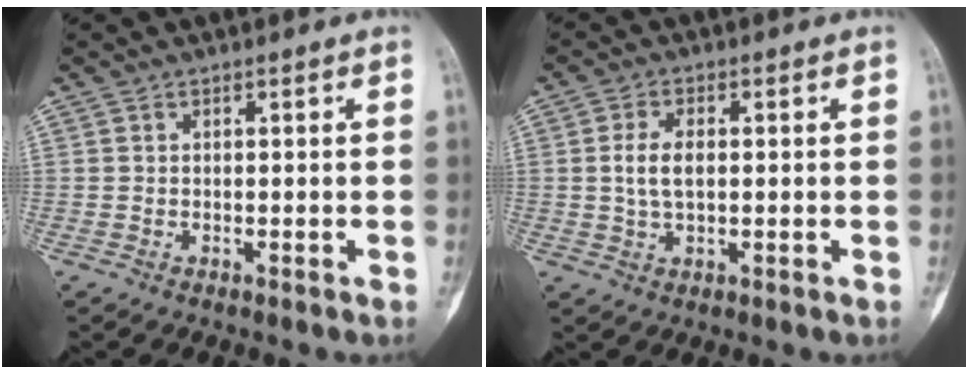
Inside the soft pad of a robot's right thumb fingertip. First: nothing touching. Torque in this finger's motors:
{"motor_torque": [0.14, 0.17, 0.08, -0.05, 0.16]}